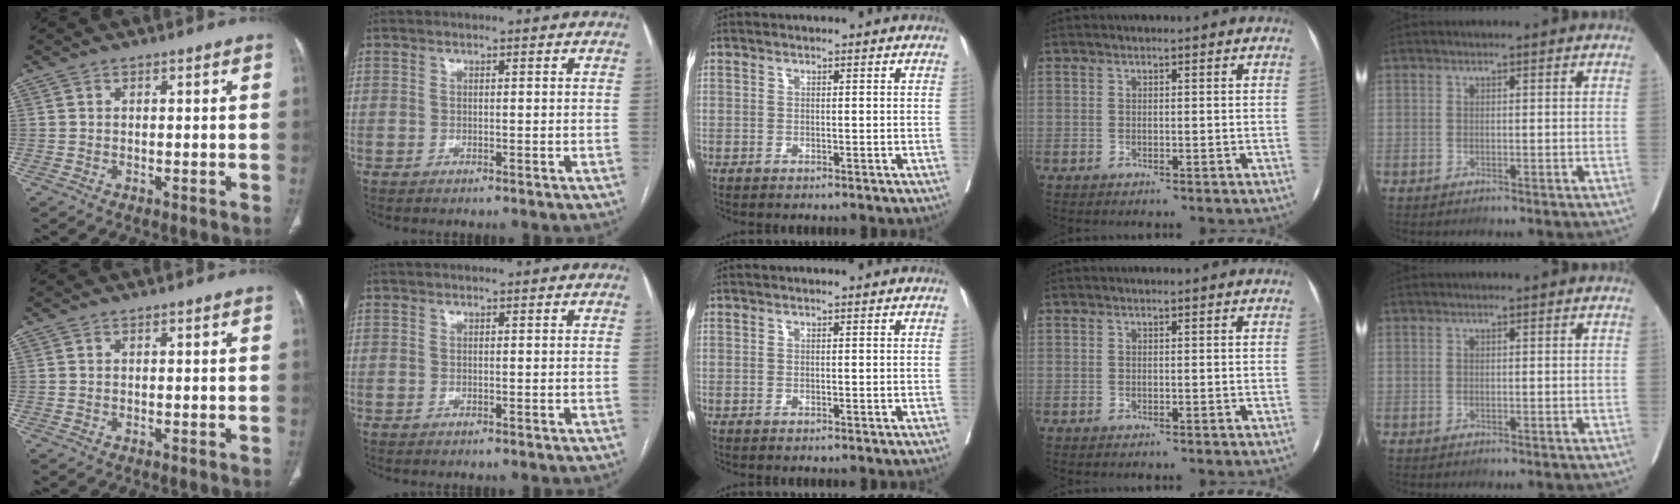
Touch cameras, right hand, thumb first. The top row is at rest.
{}